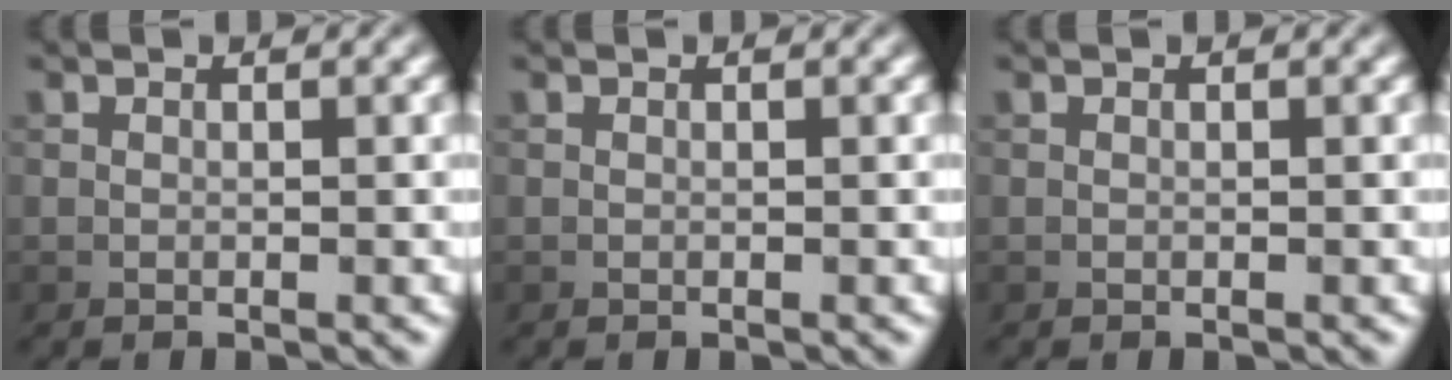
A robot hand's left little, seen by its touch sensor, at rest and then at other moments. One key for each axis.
{"total": 0.0}
{"total": 0.0}